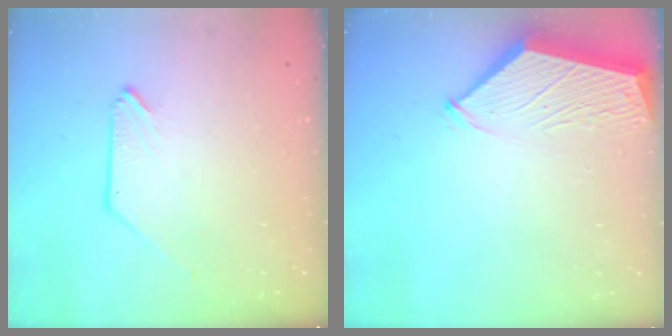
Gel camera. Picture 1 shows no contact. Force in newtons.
{"total": 3.0, "press": 3.0, "slide": 0.4}